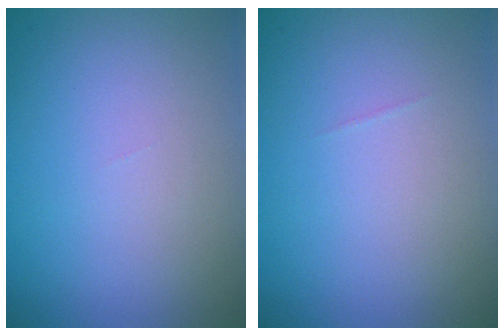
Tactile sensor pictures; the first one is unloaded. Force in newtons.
{"total": 0.0}